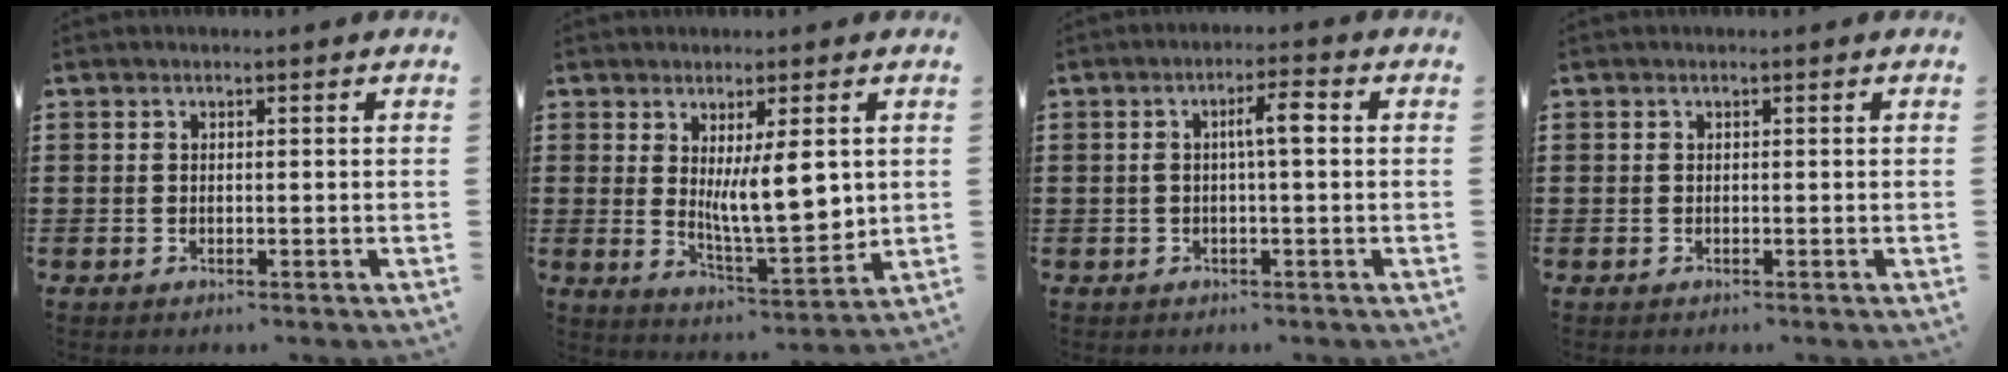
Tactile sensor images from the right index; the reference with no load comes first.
{"total": 9.0, "force": [1.8, 2.8, 8.4], "torque": [-0.137, -0.011, 0.027]}
{"total": 3.8, "force": [0.3, 0.5, 3.8], "torque": [-0.063, 0.003, -0.002]}
{"total": 0.0}